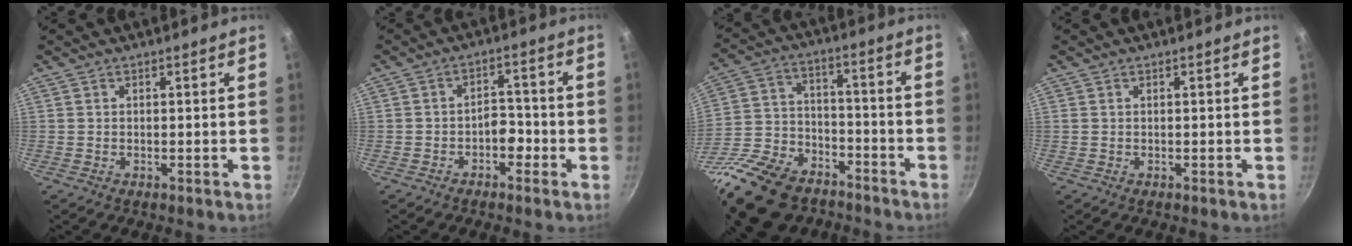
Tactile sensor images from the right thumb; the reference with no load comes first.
{"total": 3.7, "force": [-1.8, 2.2, 2.2], "torque": [-0.010, 0.024, -0.030]}
{"total": 23.3, "force": [-16.2, 12.6, 11.1], "torque": [-0.205, 0.069, -0.279]}
{"total": 0.0}